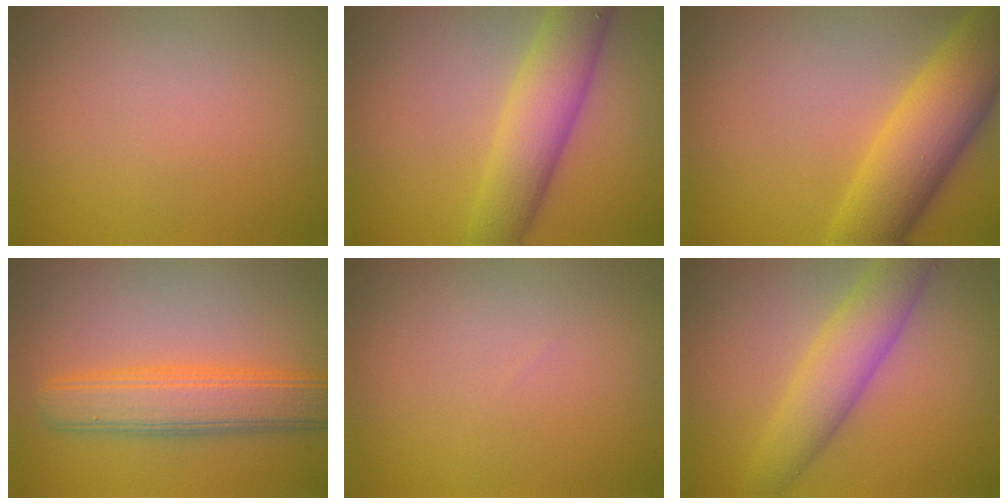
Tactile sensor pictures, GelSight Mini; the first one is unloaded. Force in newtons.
{"total": 6.1, "press": 6.1, "slide": 0.4}
{"total": 8.2, "press": 8.2, "slide": 0.2}
{"total": 5.7, "press": 5.7, "slide": 0.2}
{"total": 0.0}
{"total": 5.1, "press": 5.1, "slide": 0.1}